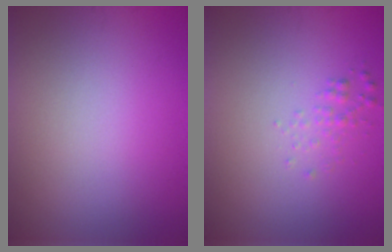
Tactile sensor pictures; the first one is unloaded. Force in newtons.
{"total": 1.1, "press": 1.1, "slide": 0.0}